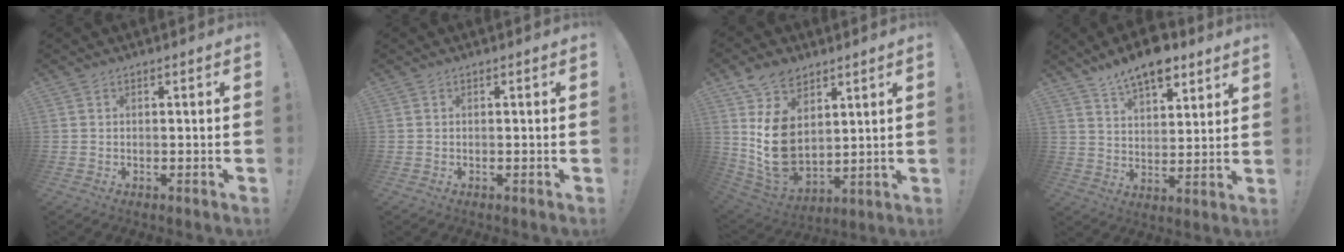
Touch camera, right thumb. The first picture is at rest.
{"total": 0.0}
{"total": 16.6, "force": [4.9, 11.8, 10.7], "torque": [-0.223, -0.029, 0.094]}
{"total": 10.3, "force": [8.0, 4.0, 5.1], "torque": [-0.088, -0.049, 0.146]}